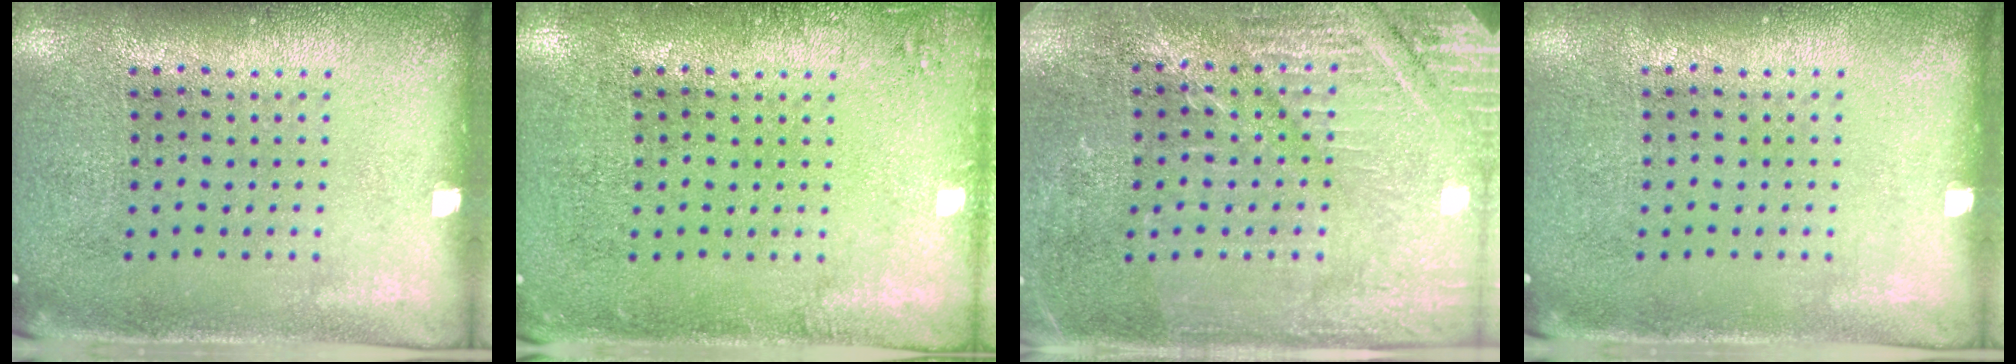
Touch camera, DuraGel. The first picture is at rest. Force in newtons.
{"total": 1.3, "press": 1.2, "slide": 0.3}
{"total": 3.1, "press": 3.0, "slide": 0.4}
{"total": 0.0}